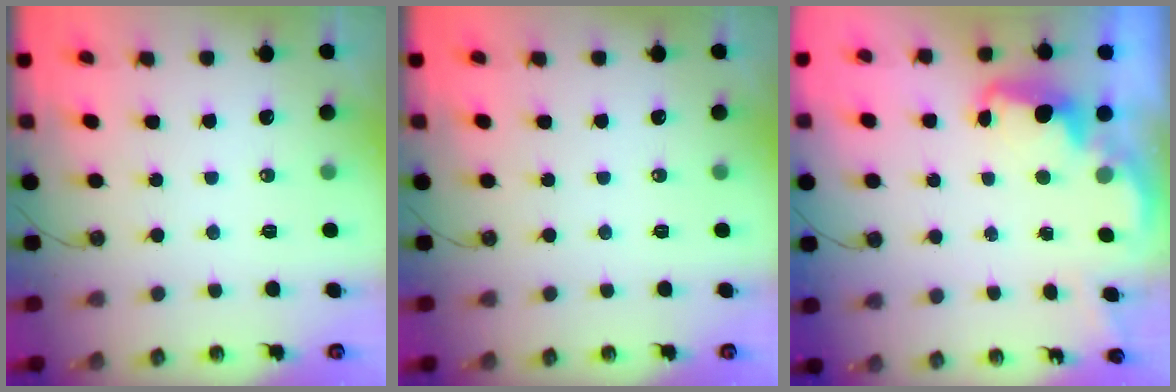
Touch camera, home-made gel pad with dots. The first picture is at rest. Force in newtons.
{"total": 0.0}
{"total": 2.4, "press": 2.4, "slide": 0.5}